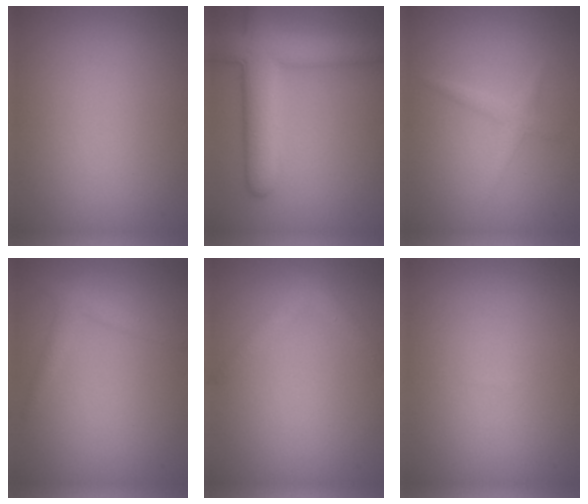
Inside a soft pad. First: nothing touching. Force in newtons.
{"total": 7.7, "press": 7.6, "slide": 0.6}
{"total": 1.4, "press": 1.4, "slide": 0.0}
{"total": 1.8, "press": 1.8, "slide": 0.1}
{"total": 1.8, "press": 1.8, "slide": 0.1}
{"total": 0.0}